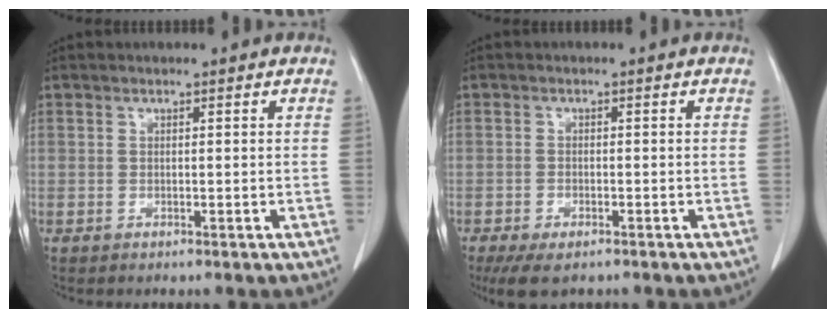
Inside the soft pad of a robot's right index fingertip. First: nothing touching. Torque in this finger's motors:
{"motor_torque": [0.52, -0.45, 0.20, 0.07]}